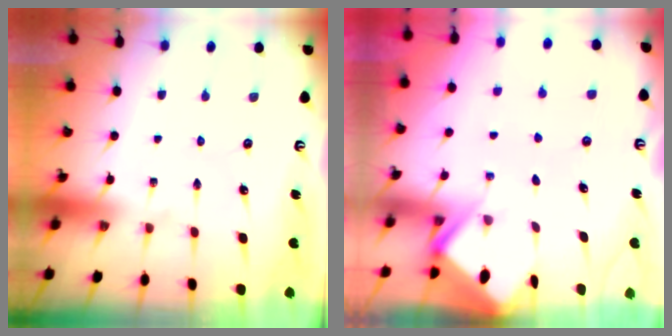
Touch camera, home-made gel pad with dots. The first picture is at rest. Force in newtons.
{"total": 3.0, "press": 3.0, "slide": 0.3}